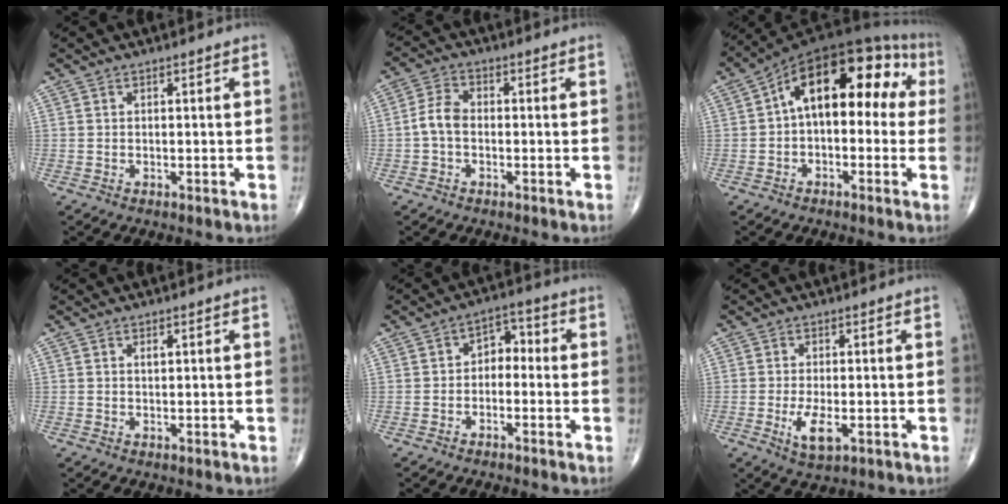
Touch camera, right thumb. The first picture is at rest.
{"total": 4.5, "force": [-0.8, 2.9, 3.4], "torque": [-0.066, 0.016, -0.025]}
{"total": 17.7, "force": [2.3, 9.7, 14.7], "torque": [-0.183, 0.059, 0.020]}
{"total": 0.8, "force": [0.3, 0.4, 0.6], "torque": [-0.010, 0.001, 0.006]}
{"total": 4.8, "force": [-0.8, 3.4, 3.3], "torque": [-0.025, 0.030, -0.029]}
{"total": 5.1, "force": [-1.5, 2.1, 4.5], "torque": [-0.083, -0.008, -0.022]}